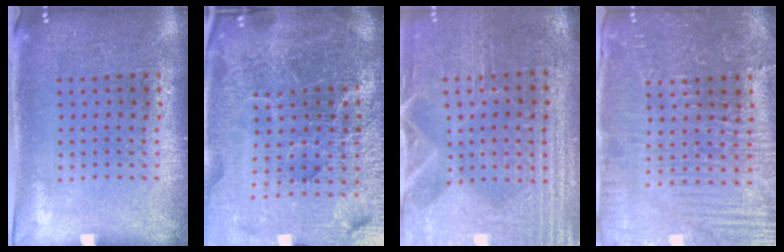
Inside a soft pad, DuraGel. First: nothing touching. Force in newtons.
{"total": 7.2, "press": 6.2, "slide": 3.7}
{"total": 4.2, "press": 3.9, "slide": 1.5}
{"total": 4.4, "press": 4.2, "slide": 1.2}